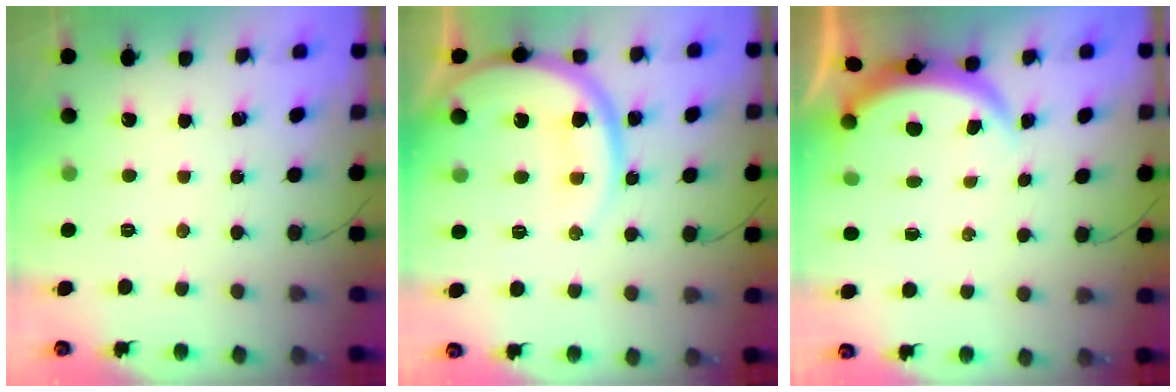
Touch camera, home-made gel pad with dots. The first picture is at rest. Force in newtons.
{"total": 14.6, "press": 14.5, "slide": 1.5}
{"total": 3.8, "press": 3.8, "slide": 0.3}